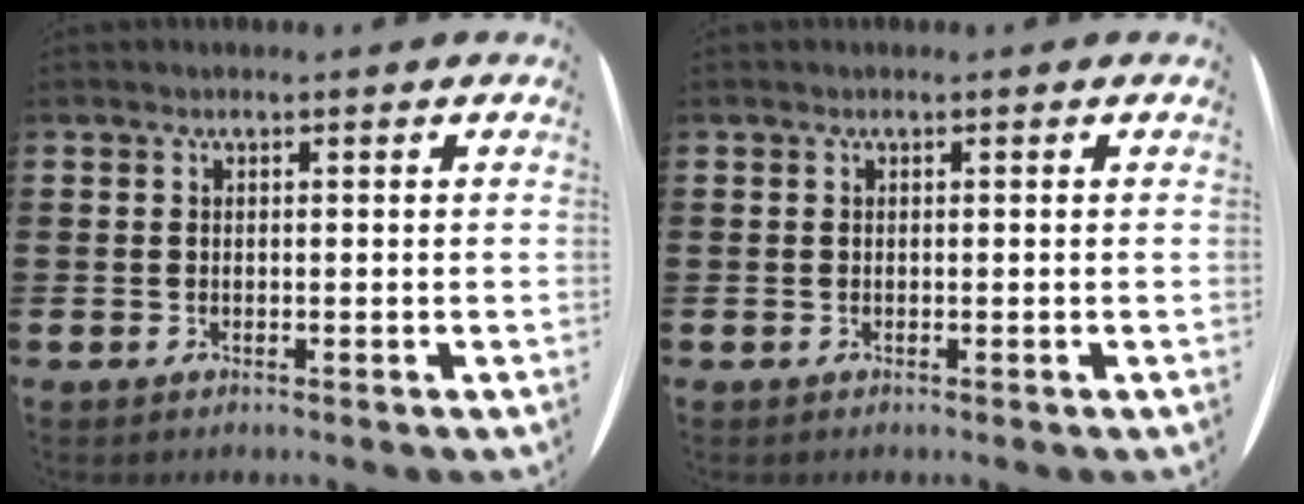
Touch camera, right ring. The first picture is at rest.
{"total": 0.0}